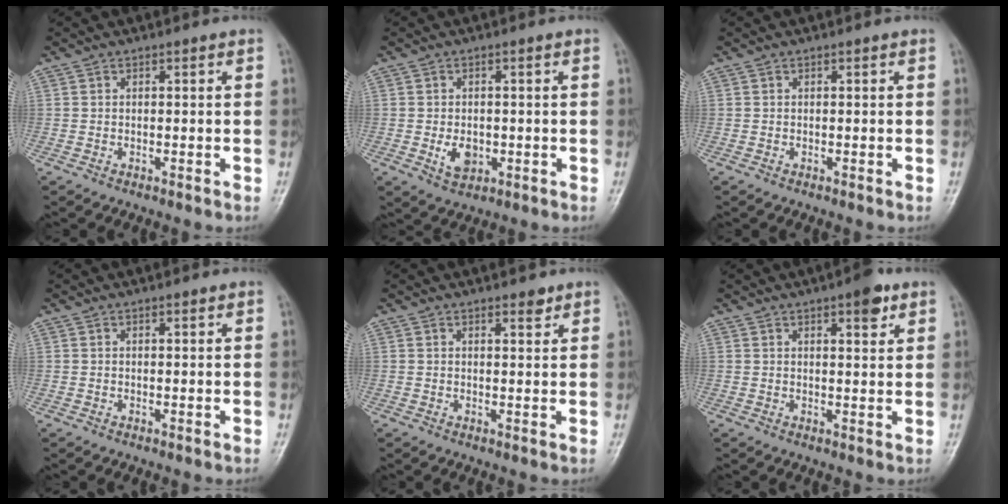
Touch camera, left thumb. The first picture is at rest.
{"total": 4.2, "force": [-0.8, 2.9, 2.9], "torque": [-0.041, -0.003, -0.006]}
{"total": 0.0}
{"total": 0.5, "force": [0.4, 0.2, 0.3], "torque": [-0.007, -0.003, 0.006]}
{"total": 2.2, "force": [1.6, 0.8, 1.2], "torque": [-0.008, -0.010, 0.022]}
{"total": 4.9, "force": [2.9, 1.6, 3.7], "torque": [-0.039, -0.012, 0.036]}